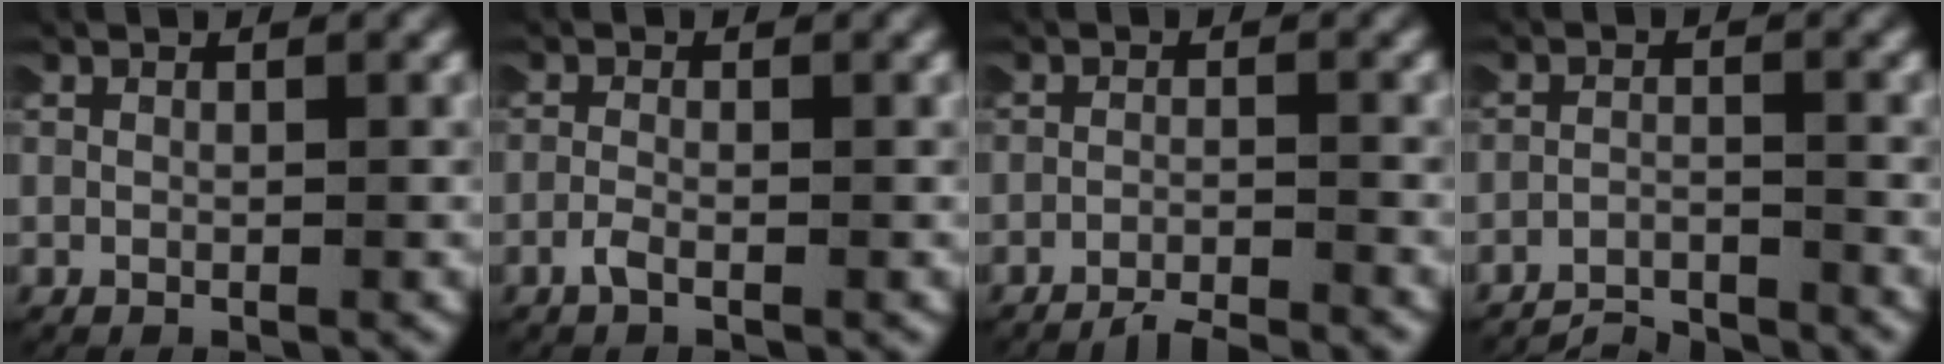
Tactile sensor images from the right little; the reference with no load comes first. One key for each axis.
{"total": 0.9, "fx": -0.8, "fy": 0.0, "fz": 0.5, "tx": -0.018, "ty": -0.004, "tz": -0.016}
{"total": 4.5, "fx": -4.4, "fy": 0.5, "fz": 0.5, "tx": -0.004, "ty": -0.014, "tz": -0.067}
{"total": 4.3, "fx": -4.3, "fy": 0.6, "fz": 0.3, "tx": -0.006, "ty": -0.017, "tz": -0.071}